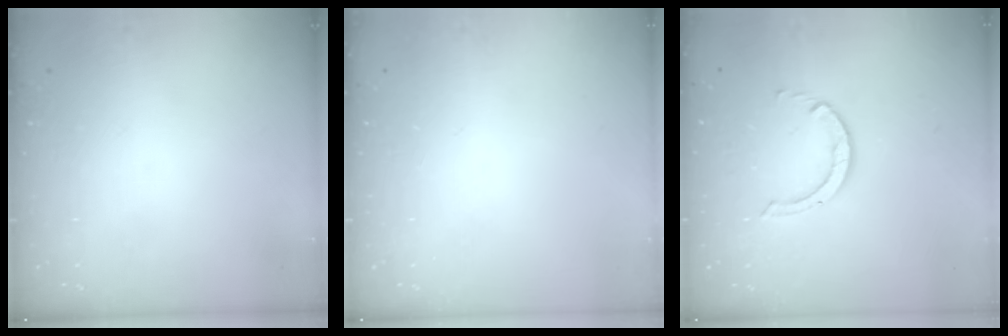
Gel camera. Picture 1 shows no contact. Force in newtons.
{"total": 0.0}
{"total": 2.9, "press": 2.9, "slide": 0.2}